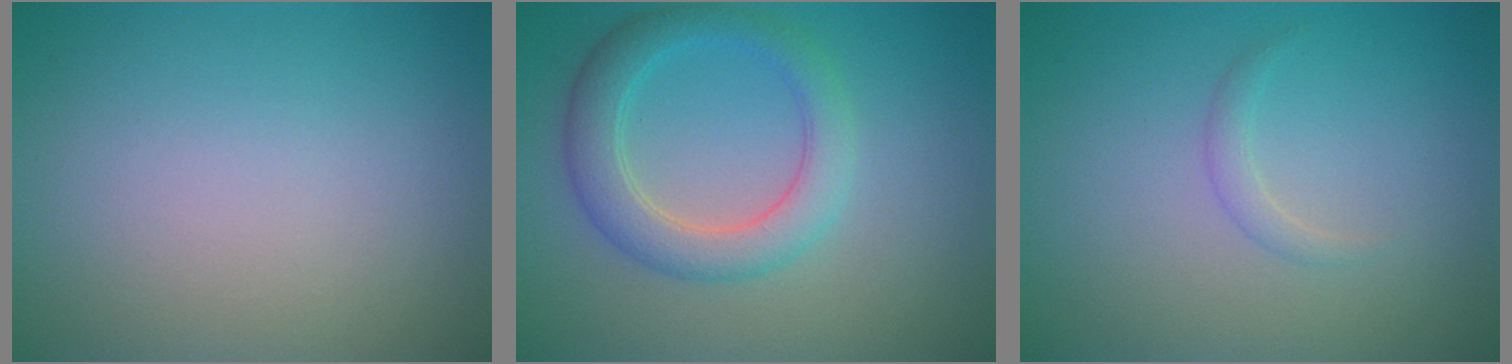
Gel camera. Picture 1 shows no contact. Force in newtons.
{"total": 2.9, "press": 2.9, "slide": 0.3}
{"total": 0.9, "press": 0.9, "slide": 0.1}